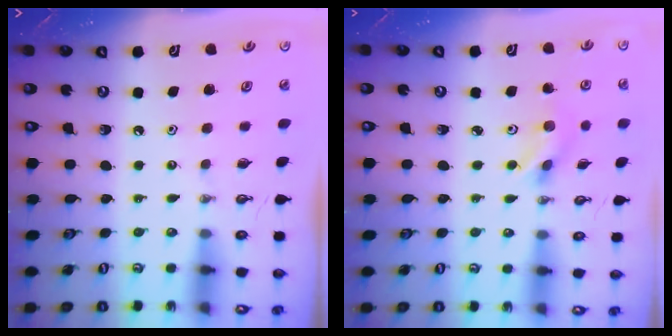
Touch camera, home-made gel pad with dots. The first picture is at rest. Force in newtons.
{"total": 4.7, "press": 3.1, "slide": 3.5}